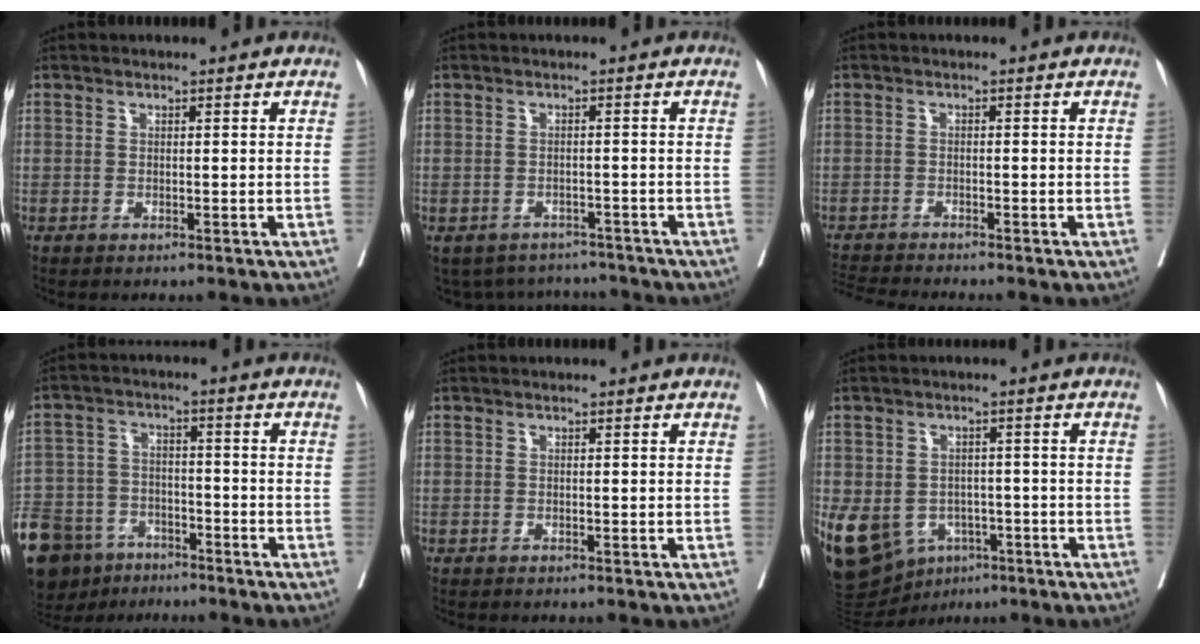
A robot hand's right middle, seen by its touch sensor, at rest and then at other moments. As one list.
[{"total": 9.1, "force": [-8.4, 3.5, 1.2], "torque": [-0.019, 0.013, -0.105]}, {"total": 5.3, "force": [-5.1, -1.1, 1.0], "torque": [-0.019, -0.015, -0.091]}, {"total": 19.8, "force": [-13.8, 11.4, 8.4], "torque": [-0.244, -0.018, -0.225]}, {"total": 2.0, "force": [-1.9, 0.3, 0.7], "torque": [-0.013, -0.003, -0.028]}, {"total": 16.6, "force": [-6.8, 12.6, 8.3], "torque": [-0.209, 0.007, -0.095]}]